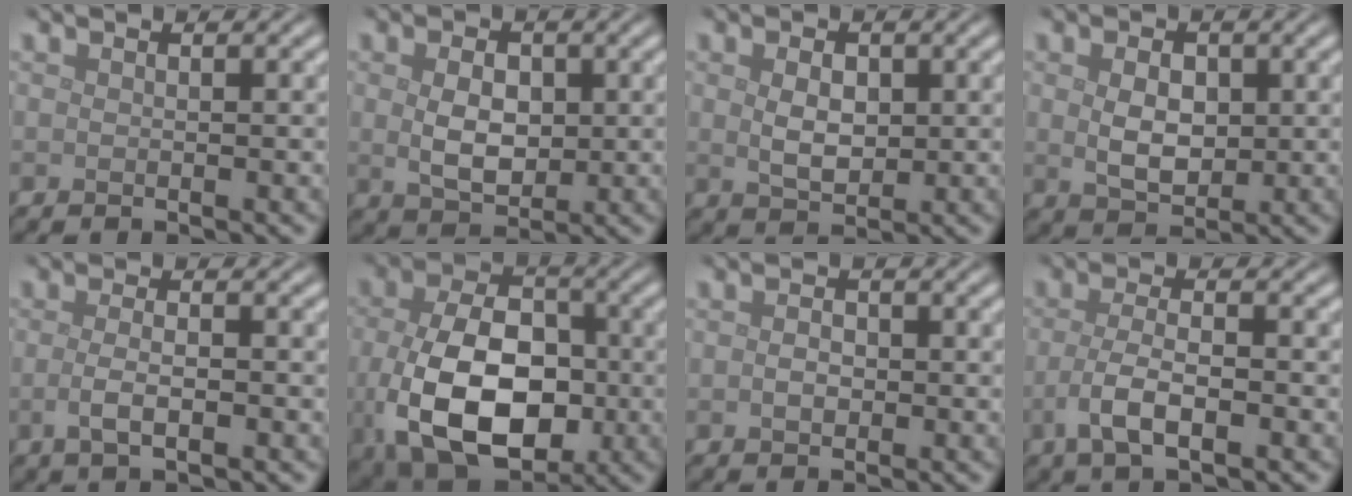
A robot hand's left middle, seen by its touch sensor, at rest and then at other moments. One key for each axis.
{"total": 3.9, "fx": 0.3, "fy": 2.6, "fz": 2.8, "tx": -0.056, "ty": -0.004, "tz": 0.006}
{"total": 2.8, "fx": 0.5, "fy": 1.9, "fz": 2.1, "tx": -0.042, "ty": -0.002, "tz": 0.012}
{"total": 3.5, "fx": 0.4, "fy": 2.4, "fz": 2.5, "tx": -0.051, "ty": -0.004, "tz": 0.008}
{"total": 2.5, "fx": -0.6, "fy": 0.8, "fz": 2.3, "tx": -0.046, "ty": -0.004, "tz": -0.012}
{"total": 12.5, "fx": -2.1, "fy": 8.3, "fz": 9.2, "tx": -0.190, "ty": -0.037, "tz": -0.024}
{"total": 1.4, "fx": -0.2, "fy": 1.0, "fz": 0.9, "tx": -0.017, "ty": -0.001, "tz": -0.007}
{"total": 4.0, "fx": -1.5, "fy": 1.5, "fz": 3.3, "tx": -0.069, "ty": -0.004, "tz": -0.029}